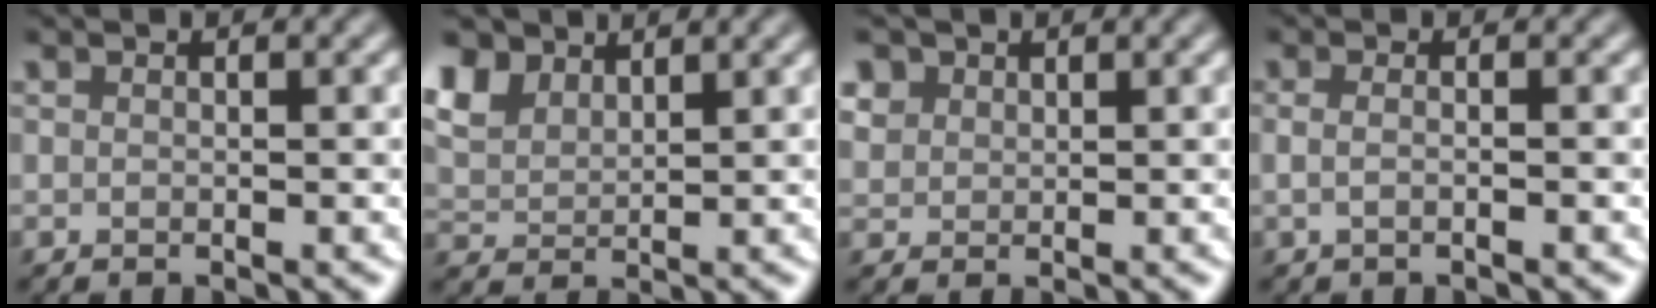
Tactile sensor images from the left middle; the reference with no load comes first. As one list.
[{"total": 4.5, "force": [3.2, 2.5, 1.9], "torque": [-0.058, 0.006, 0.067]}, {"total": 2.0, "force": [1.2, 1.5, 0.5], "torque": [-0.017, -0.002, 0.030]}, {"total": 1.7, "force": [-0.1, 0.7, 1.6], "torque": [-0.021, -0.007, -0.013]}]